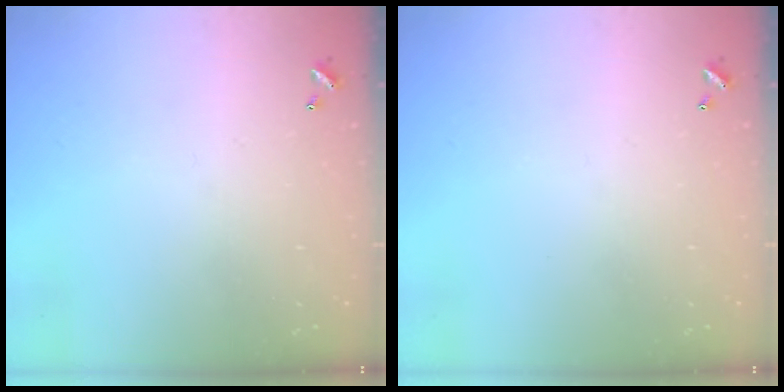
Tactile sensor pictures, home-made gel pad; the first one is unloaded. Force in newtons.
{"total": 0.0}